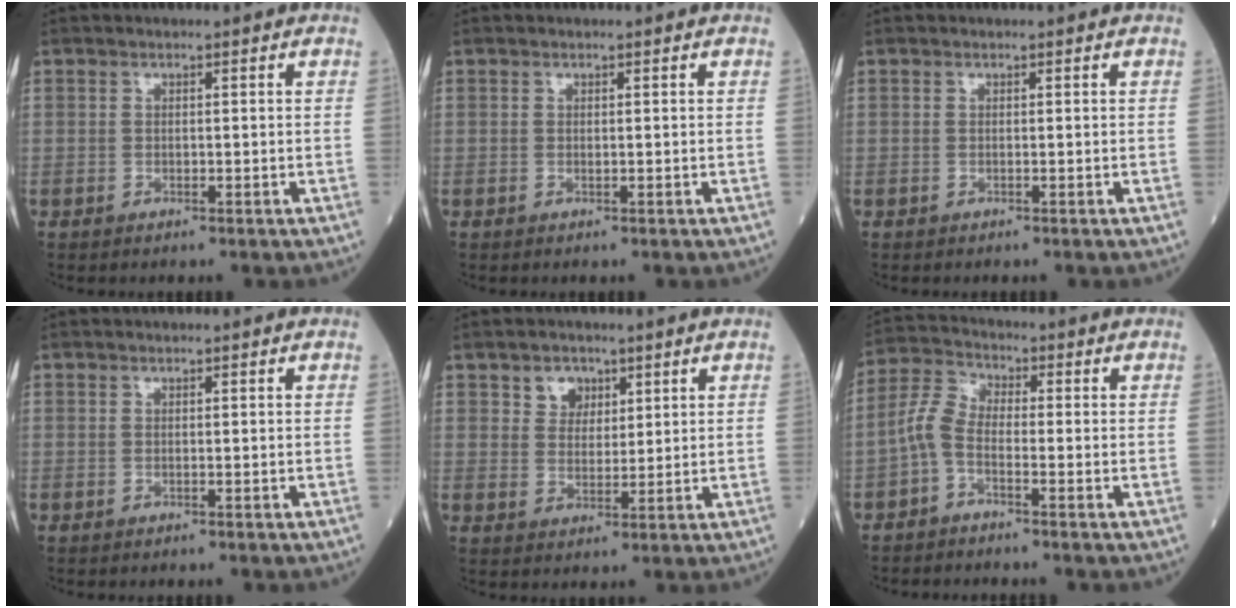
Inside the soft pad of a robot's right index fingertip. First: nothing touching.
{"total": 0.0}
{"total": 0.0}
{"total": 0.0}
{"total": 4.1, "force": [2.3, 3.1, 1.4], "torque": [-0.022, 0.005, 0.042]}
{"total": 4.2, "force": [-1.8, 1.9, 3.3], "torque": [-0.077, 0.010, -0.047]}